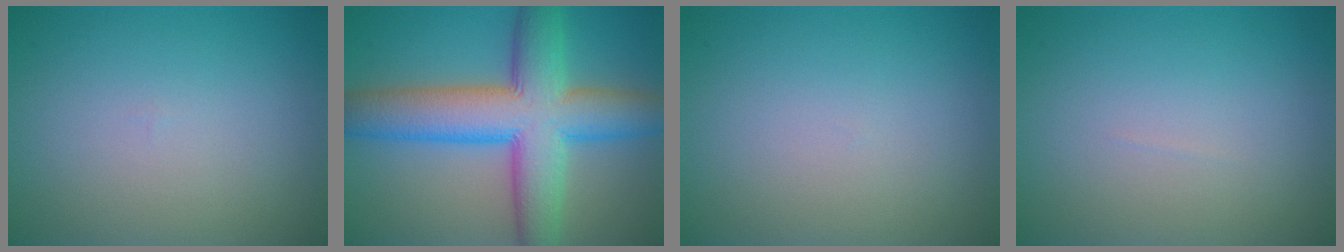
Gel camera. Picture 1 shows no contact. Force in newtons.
{"total": 10.6, "press": 10.6, "slide": 0.4}
{"total": 0.0}
{"total": 0.0}